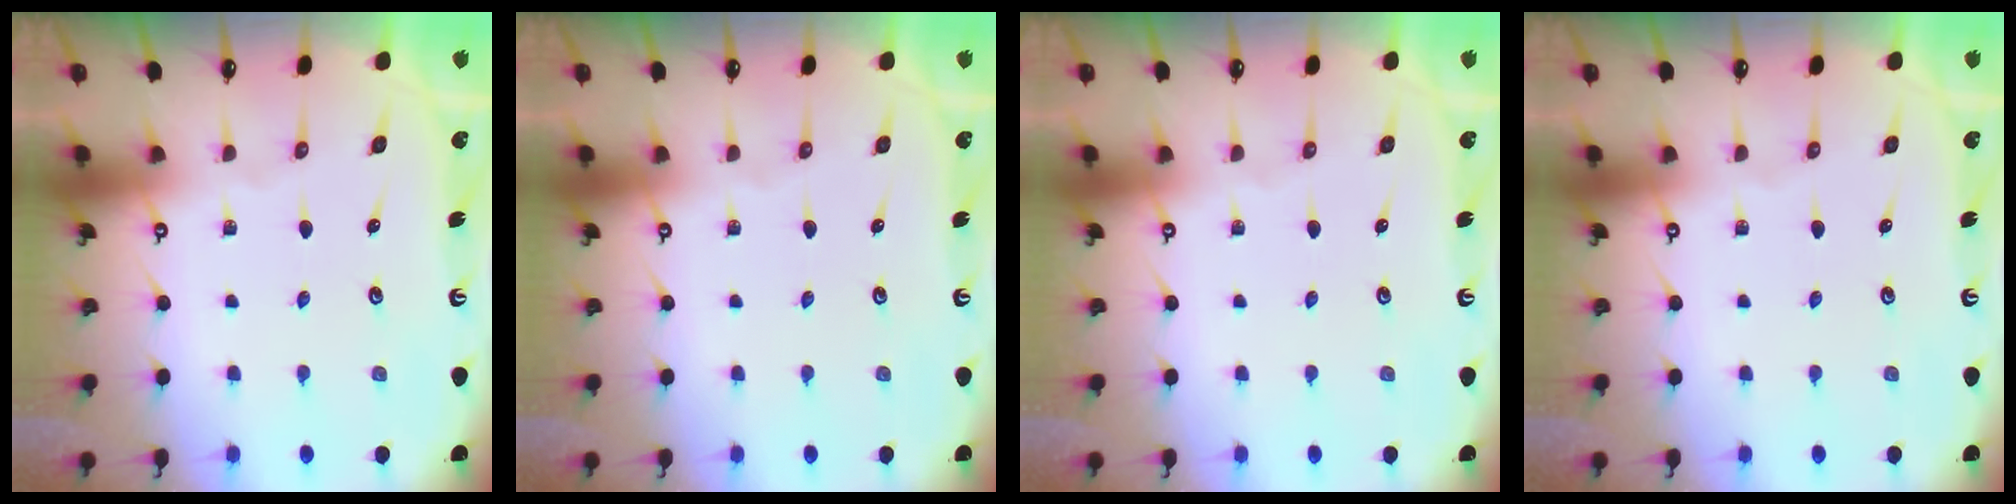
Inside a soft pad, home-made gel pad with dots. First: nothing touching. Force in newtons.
{"total": 0.0}
{"total": 0.0}
{"total": 0.0}